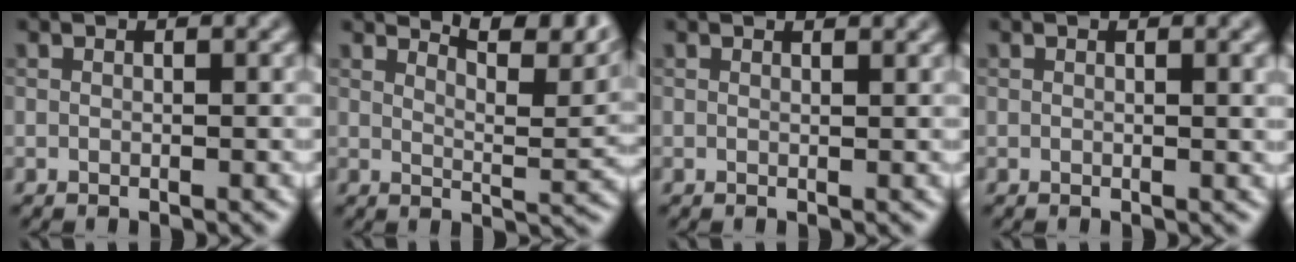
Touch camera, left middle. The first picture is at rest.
{"total": 7.7, "force": [6.3, 1.7, 4.2], "torque": [-0.050, 0.013, 0.085]}
{"total": 1.1, "force": [1.0, 0.2, 0.4], "torque": [-0.006, 0.000, 0.010]}
{"total": 1.4, "force": [0.4, 0.4, 1.3], "torque": [-0.015, 0.003, 0.005]}